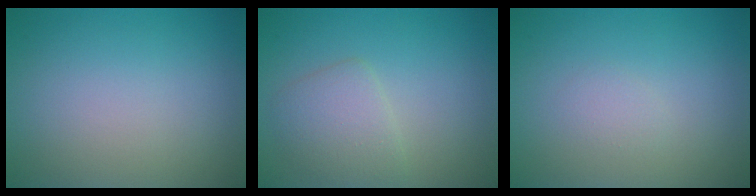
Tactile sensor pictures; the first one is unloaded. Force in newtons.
{"total": 2.9, "press": 2.9, "slide": 0.2}
{"total": 0.8, "press": 0.8, "slide": 0.1}